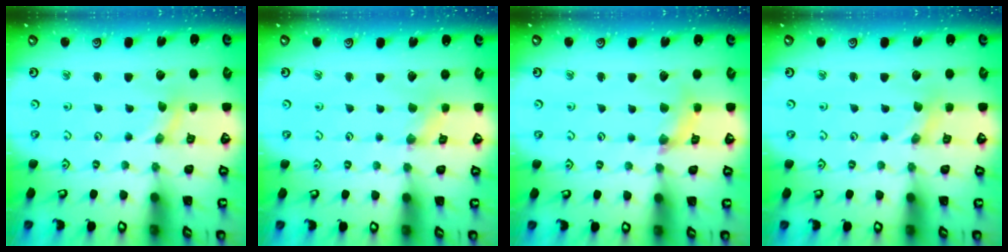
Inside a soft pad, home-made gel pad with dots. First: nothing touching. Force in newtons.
{"total": 0.6, "press": 0.5, "slide": 0.1}
{"total": 5.3, "press": 5.3, "slide": 0.5}
{"total": 0.0}